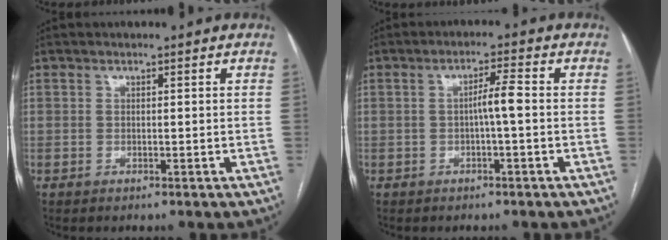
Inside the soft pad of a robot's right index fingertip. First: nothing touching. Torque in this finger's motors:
{"motor_torque": [0.68, 0.14, 0.28, 0.07]}